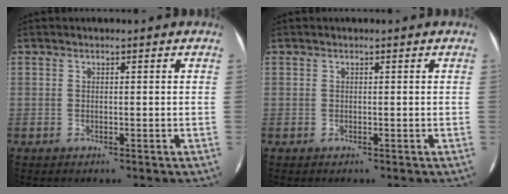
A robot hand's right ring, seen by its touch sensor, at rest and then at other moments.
{"total": 0.0}